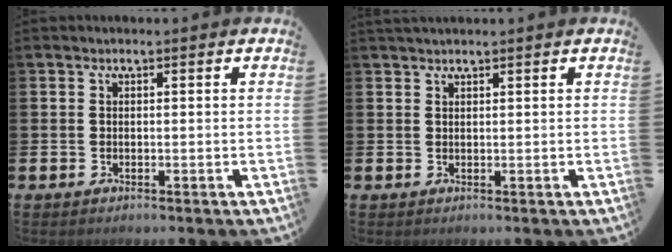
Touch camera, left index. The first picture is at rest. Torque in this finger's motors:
{"motor_torque": [-0.15, -0.38, 0.40, 0.10]}